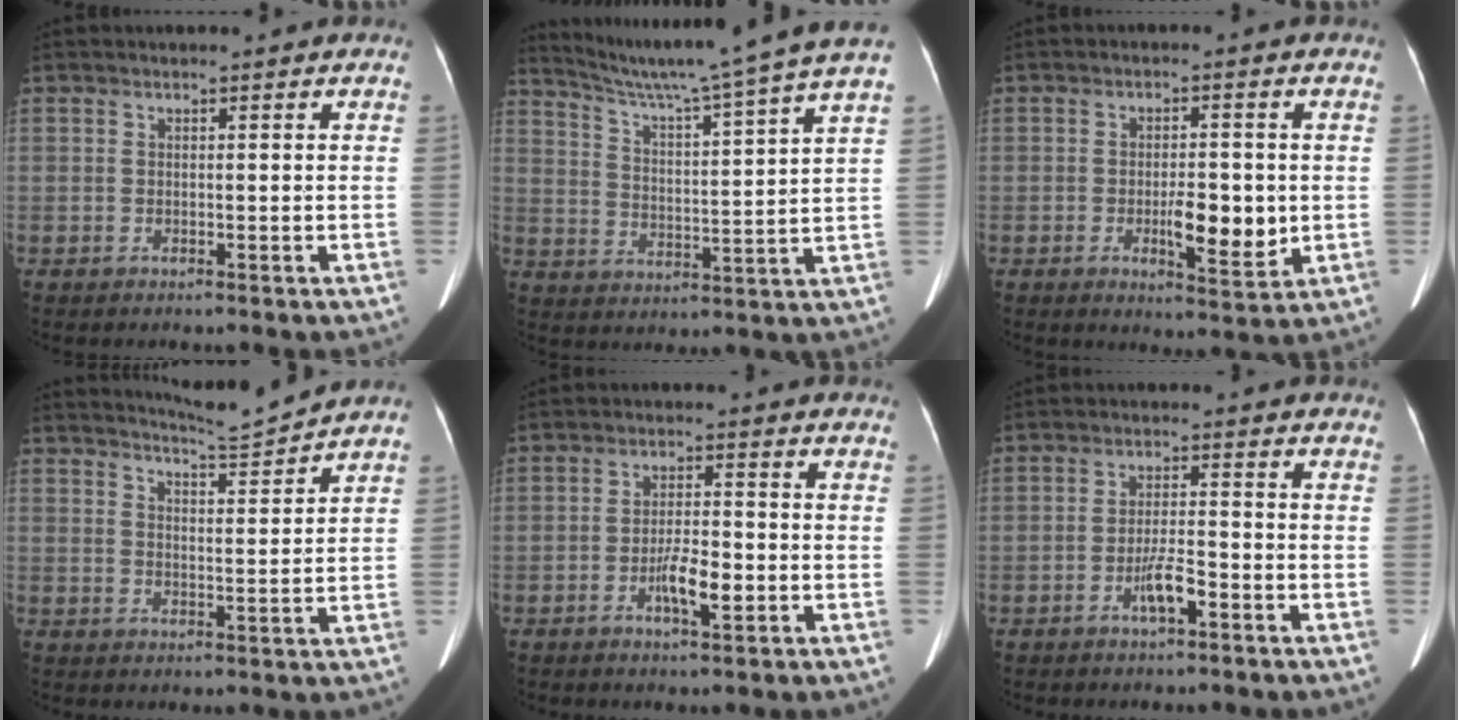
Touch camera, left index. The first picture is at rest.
{"total": 17.7, "force": [15.2, -2.8, 8.7], "torque": [-0.147, -0.030, 0.212]}
{"total": 6.9, "force": [-1.1, 2.3, 6.4], "torque": [-0.101, -0.008, -0.012]}
{"total": 5.6, "force": [5.4, -1.6, 0.1], "torque": [-0.018, -0.022, 0.092]}
{"total": 5.2, "force": [-1.9, 1.4, 4.7], "torque": [-0.089, 0.000, -0.030]}
{"total": 4.2, "force": [-2.3, 0.8, 3.5], "torque": [-0.071, 0.000, -0.041]}